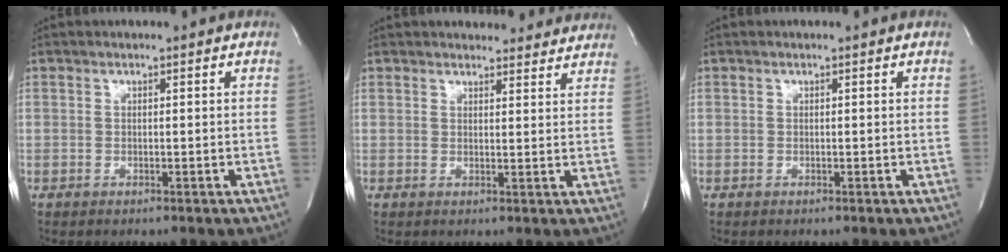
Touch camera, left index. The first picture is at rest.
{"total": 10.0, "force": [9.4, 2.6, 2.2], "torque": [-0.006, 0.002, 0.097]}
{"total": 0.0}